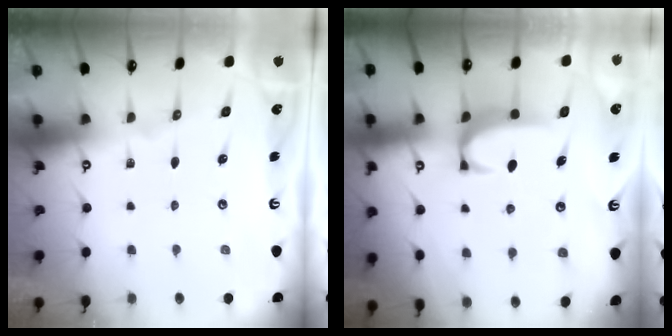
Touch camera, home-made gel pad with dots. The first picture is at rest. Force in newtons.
{"total": 2.4, "press": 2.4, "slide": 0.6}